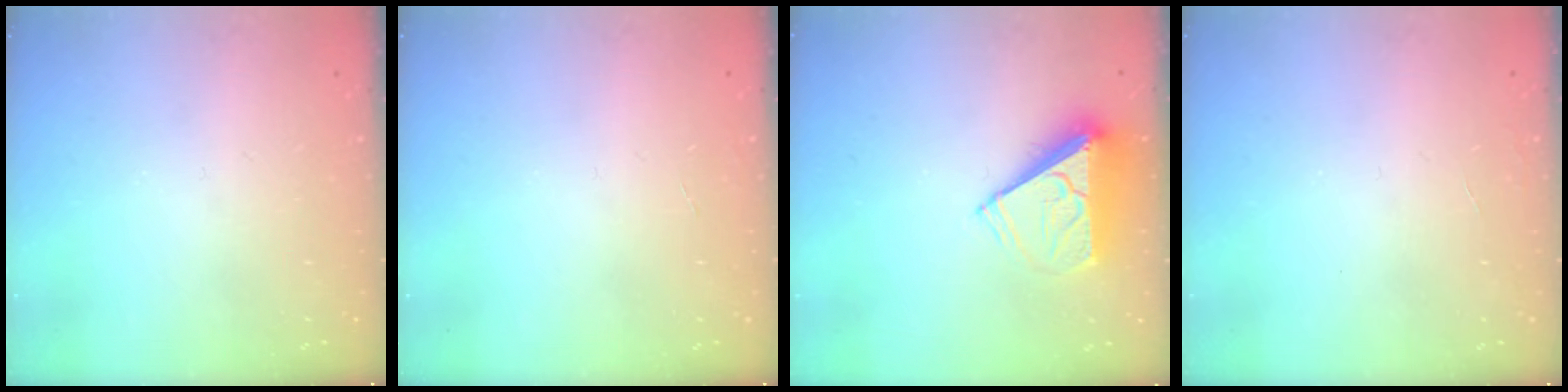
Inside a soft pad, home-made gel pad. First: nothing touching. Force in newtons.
{"total": 0.0}
{"total": 7.5, "press": 7.4, "slide": 1.2}
{"total": 0.0}